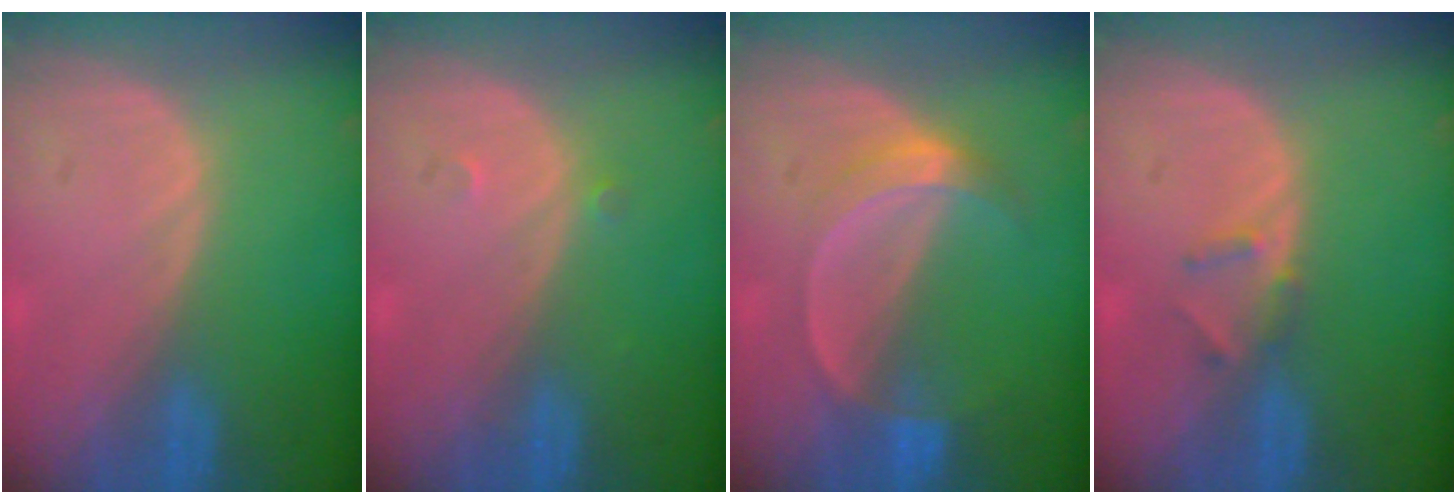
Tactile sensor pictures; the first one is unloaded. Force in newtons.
{"total": 0.9, "press": 0.7, "slide": 0.5}
{"total": 5.3, "press": 4.8, "slide": 2.3}
{"total": 1.9, "press": 1.7, "slide": 0.9}